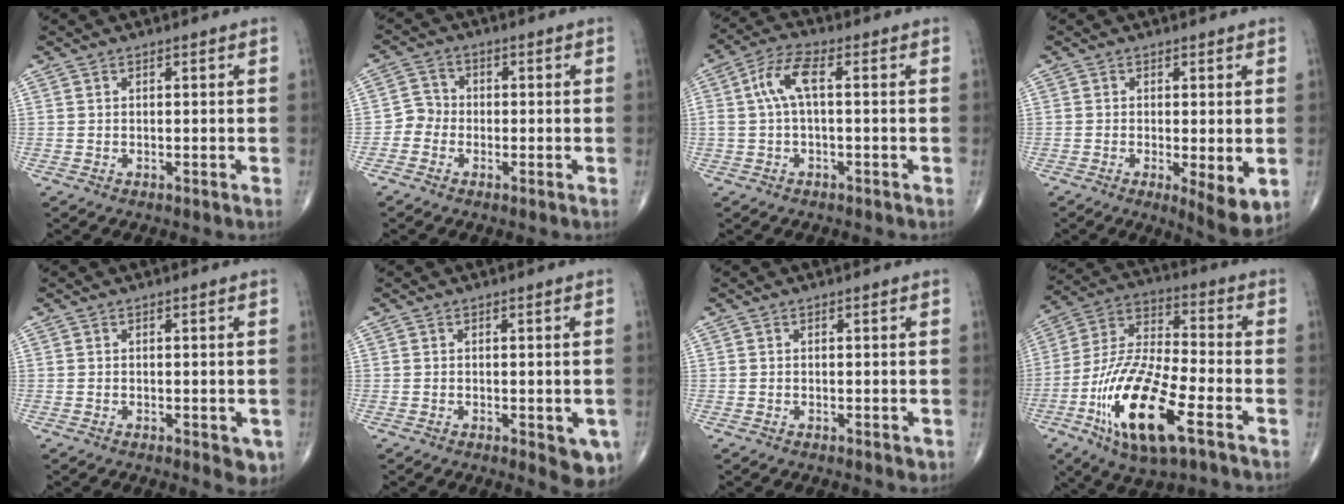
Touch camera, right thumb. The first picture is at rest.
{"total": 3.5, "force": [-1.4, 3.1, 0.7], "torque": [0.008, 0.012, -0.041]}
{"total": 6.5, "force": [0.6, 2.3, 6.1], "torque": [-0.138, 0.024, 0.007]}
{"total": 6.4, "force": [-1.2, 1.9, 6.0], "torque": [-0.093, -0.021, -0.019]}
{"total": 3.8, "force": [-1.3, 1.7, 3.1], "torque": [-0.023, -0.005, -0.013]}
{"total": 5.8, "force": [-1.8, 2.3, 5.0], "torque": [-0.043, -0.008, -0.019]}
{"total": 0.9, "force": [-0.3, 0.5, 0.6], "torque": [-0.009, -0.002, -0.004]}
{"total": 20.5, "force": [-8.6, 6.9, 17.2], "torque": [-0.352, 0.028, -0.154]}